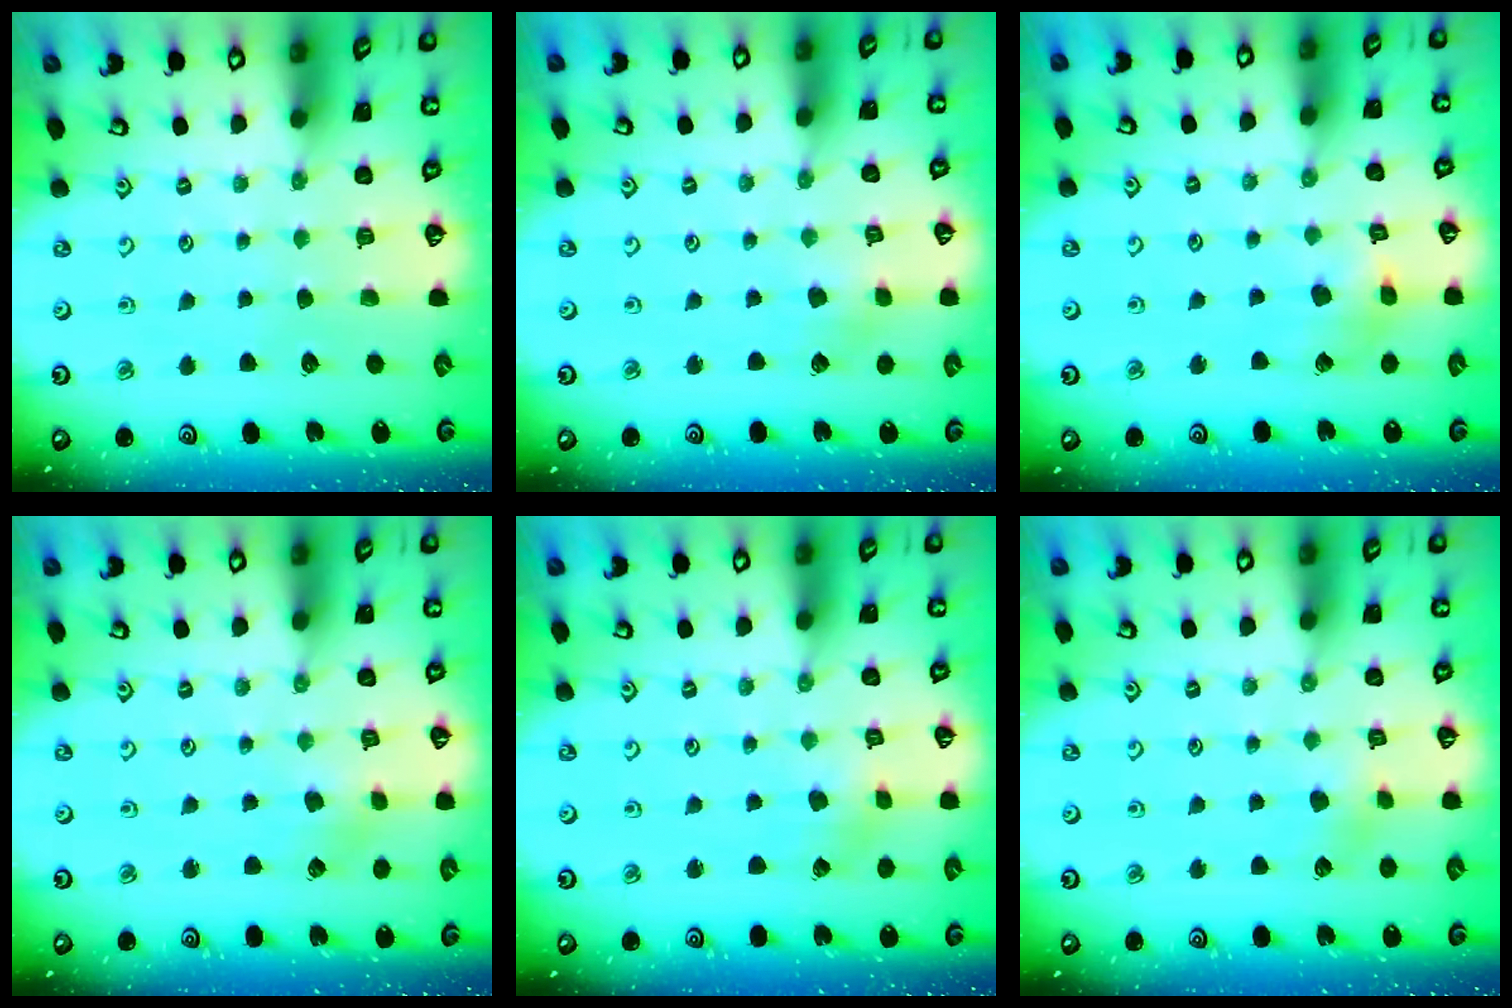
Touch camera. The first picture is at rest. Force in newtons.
{"total": 2.8, "press": 2.7, "slide": 0.6}
{"total": 7.3, "press": 7.3, "slide": 0.8}
{"total": 2.7, "press": 2.6, "slide": 0.4}
{"total": 1.4, "press": 1.4, "slide": 0.3}
{"total": 3.4, "press": 3.4, "slide": 0.4}